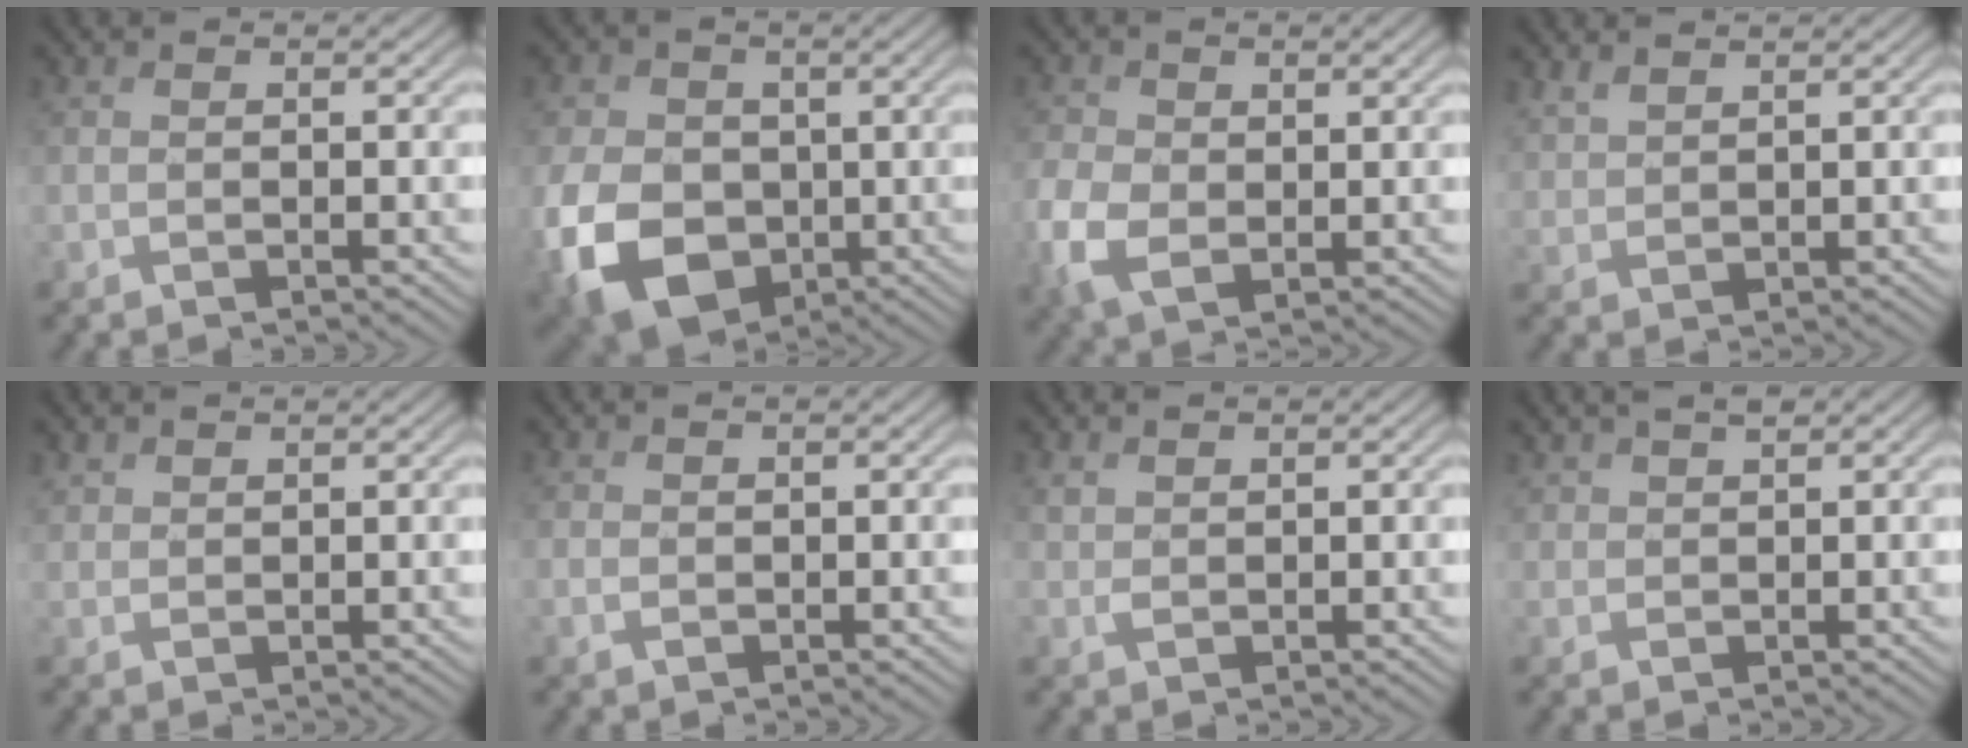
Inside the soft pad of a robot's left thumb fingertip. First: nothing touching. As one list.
[{"total": 13.6, "force": [-2.9, 10.2, 8.5], "torque": [-0.223, -0.033, -0.055]}, {"total": 6.0, "force": [-0.5, 4.1, 4.3], "torque": [-0.117, -0.009, -0.012]}, {"total": 2.6, "force": [2.3, 0.5, 1.0], "torque": [-0.025, 0.003, 0.055]}, {"total": 1.9, "force": [1.7, 0.8, 0.5], "torque": [-0.013, 0.001, 0.040]}, {"total": 1.5, "force": [0.3, 1.0, 1.1], "torque": [-0.027, -0.001, 0.009]}, {"total": 1.5, "force": [1.0, 0.8, 0.8], "torque": [-0.024, -0.001, 0.023]}, {"total": 2.8, "force": [2.1, 1.3, 1.4], "torque": [-0.032, 0.007, 0.045]}]